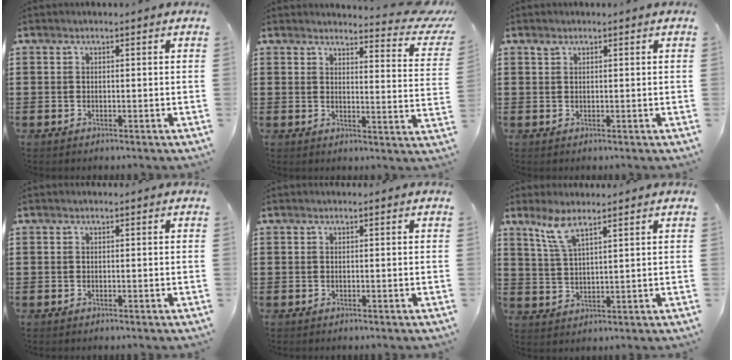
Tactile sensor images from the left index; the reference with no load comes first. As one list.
[{"total": 4.4, "force": [4.0, 0.5, 1.9], "torque": [-0.024, -0.036, 0.060]}, {"total": 0.9, "force": [0.6, 0.5, 0.4], "torque": [-0.011, 0.003, 0.013]}, {"total": 0.0}, {"total": 0.0}, {"total": 5.4, "force": [3.8, 1.0, 3.6], "torque": [-0.083, -0.001, 0.070]}]